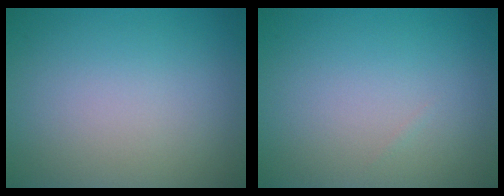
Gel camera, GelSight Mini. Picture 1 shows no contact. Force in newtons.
{"total": 0.0}